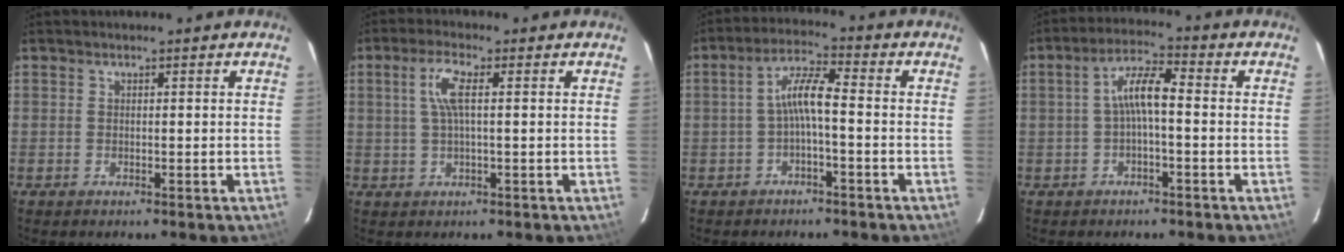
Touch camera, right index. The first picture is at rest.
{"total": 4.9, "force": [0.9, 0.8, 4.7], "torque": [-0.096, 0.006, 0.020]}
{"total": 5.3, "force": [-1.4, 0.8, 5.1], "torque": [-0.109, 0.016, -0.026]}
{"total": 5.7, "force": [-0.8, 1.4, 5.5], "torque": [-0.112, 0.018, -0.015]}